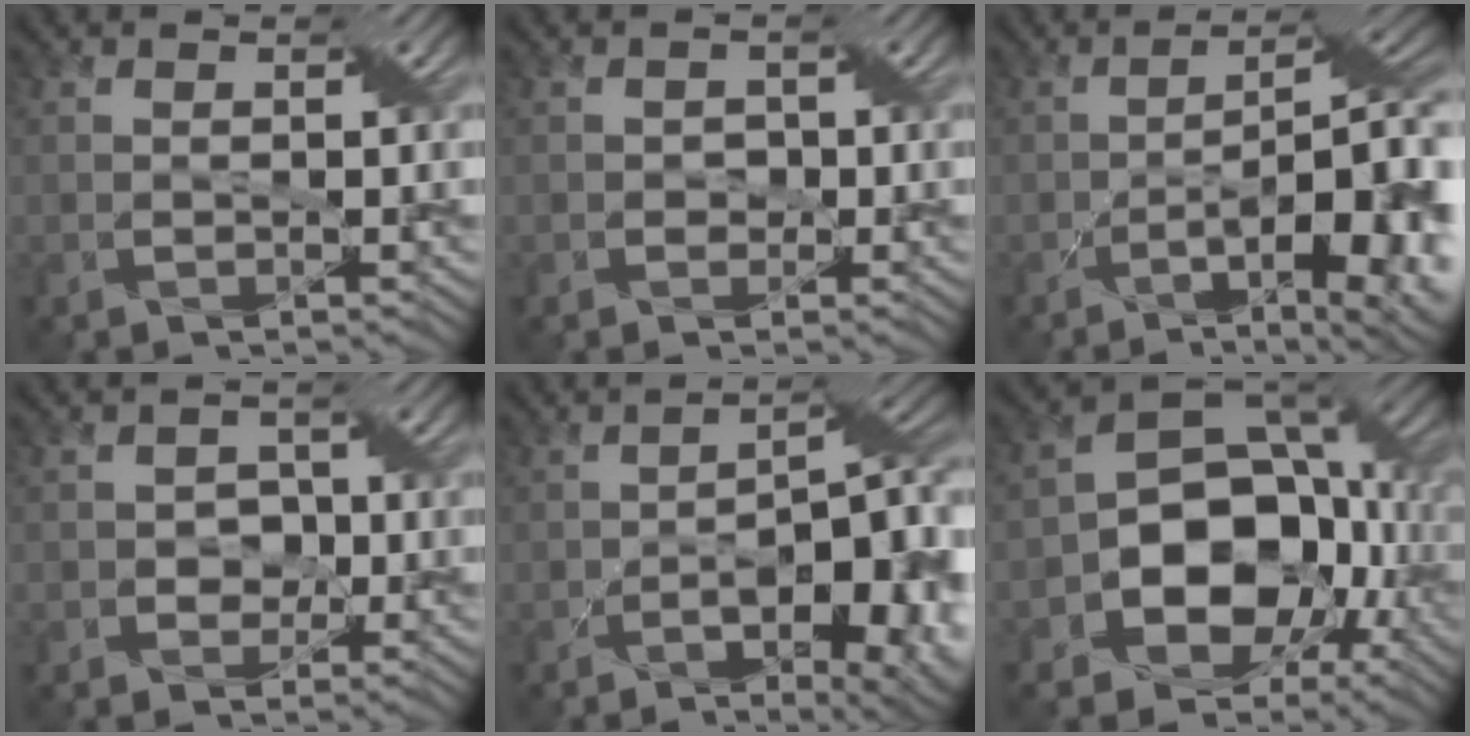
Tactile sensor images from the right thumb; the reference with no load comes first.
{"total": 1.2, "force": [-0.3, 1.1, 0.3], "torque": [-0.007, -0.002, -0.006]}
{"total": 16.8, "force": [-5.7, 6.4, 14.5], "torque": [-0.174, -0.013, -0.065]}
{"total": 2.5, "force": [-0.6, 2.3, 0.9], "torque": [-0.009, 0.001, -0.019]}
{"total": 17.5, "force": [-6.4, 8.2, 14.1], "torque": [-0.149, -0.003, -0.053]}
{"total": 13.5, "force": [-3.7, 10.0, 8.4], "torque": [-0.137, -0.020, -0.073]}